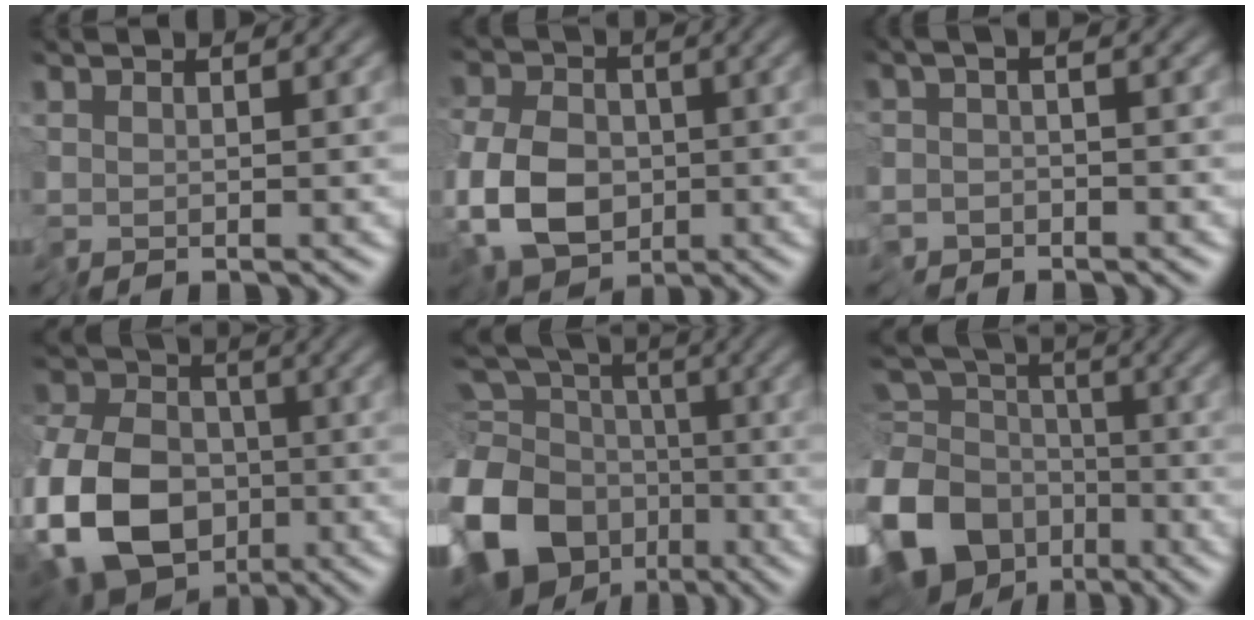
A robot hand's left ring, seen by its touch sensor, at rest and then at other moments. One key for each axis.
{"total": 10.0, "fx": -3.4, "fy": 6.9, "fz": 6.4, "tx": -0.126, "ty": -0.016, "tz": -0.078}
{"total": 3.3, "fx": -1.4, "fy": 1.6, "fz": 2.5, "tx": -0.054, "ty": -0.015, "tz": -0.030}
{"total": 16.2, "fx": -6.2, "fy": 11.8, "fz": 9.3, "tx": -0.205, "ty": -0.032, "tz": -0.136}
{"total": 14.4, "fx": -4.7, "fy": 10.6, "fz": 8.4, "tx": -0.217, "ty": -0.031, "tz": -0.083}
{"total": 13.9, "fx": -6.1, "fy": 10.0, "fz": 7.5, "tx": -0.199, "ty": -0.031, "tz": -0.111}